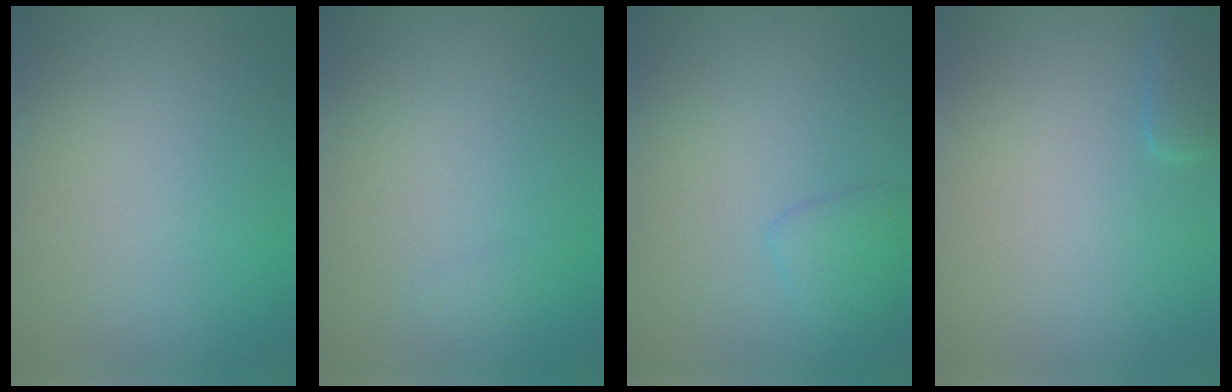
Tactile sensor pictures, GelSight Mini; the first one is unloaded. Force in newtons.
{"total": 0.5, "press": 0.5, "slide": 0.0}
{"total": 1.7, "press": 1.7, "slide": 0.2}
{"total": 1.7, "press": 1.7, "slide": 0.1}